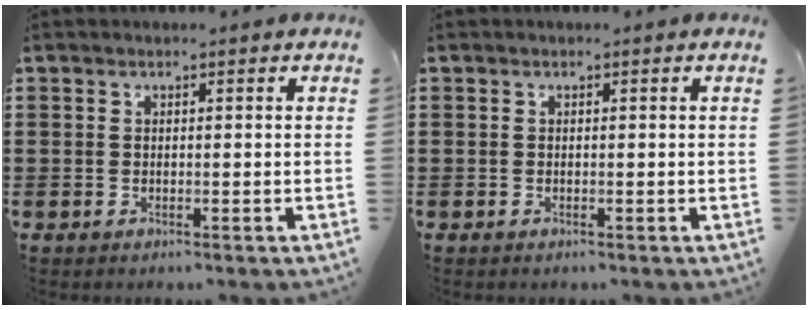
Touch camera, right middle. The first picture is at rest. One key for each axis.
{"total": 0.0}